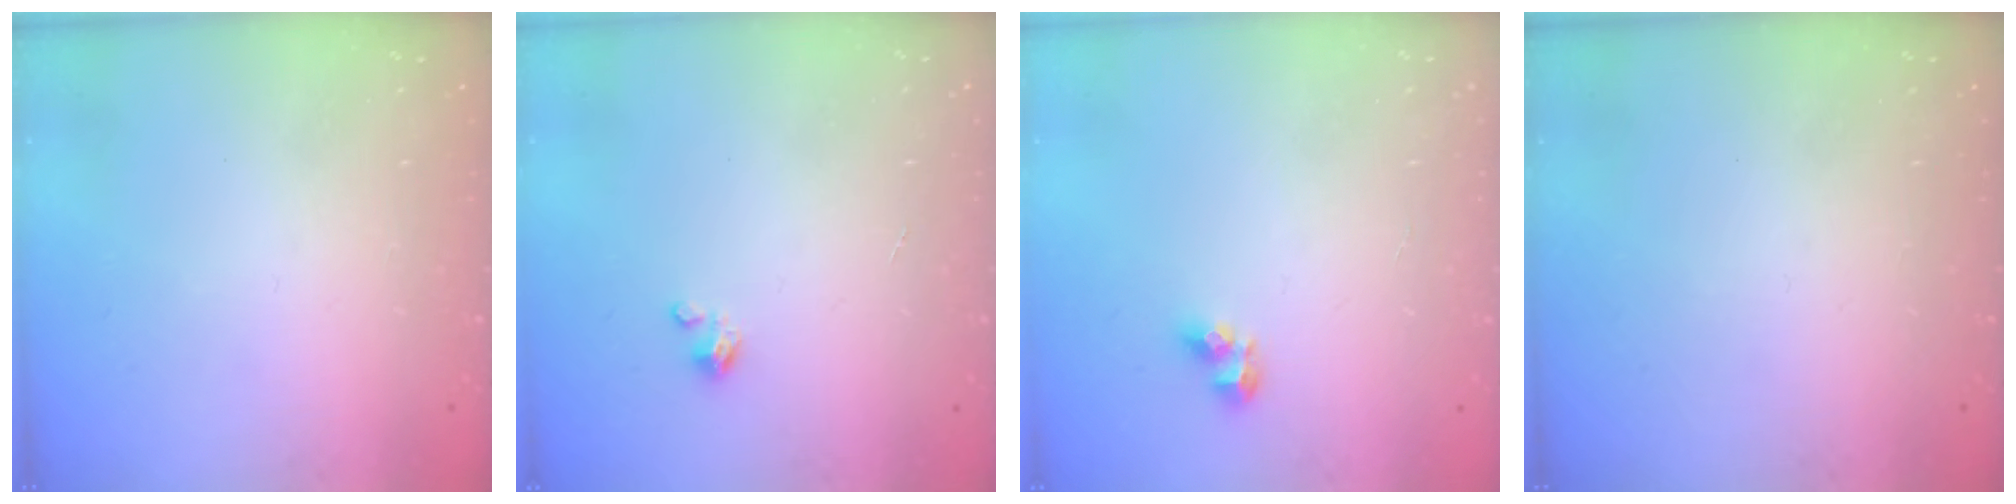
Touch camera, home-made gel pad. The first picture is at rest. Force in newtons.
{"total": 1.4, "press": 1.4, "slide": 0.3}
{"total": 5.2, "press": 5.2, "slide": 0.4}
{"total": 0.0}